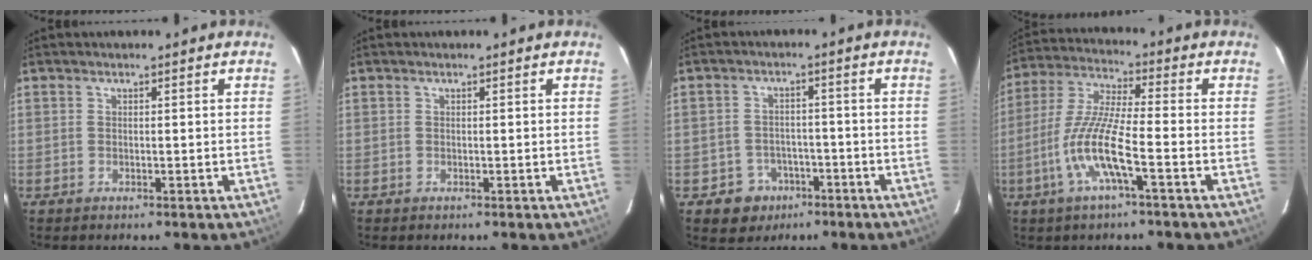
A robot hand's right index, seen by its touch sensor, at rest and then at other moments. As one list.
[{"total": 0.0}, {"total": 6.3, "force": [-3.3, 5.4, 0.6], "torque": [-0.025, 0.027, -0.040]}, {"total": 11.4, "force": [-4.4, 1.0, 10.5], "torque": [-0.224, 0.000, -0.089]}]